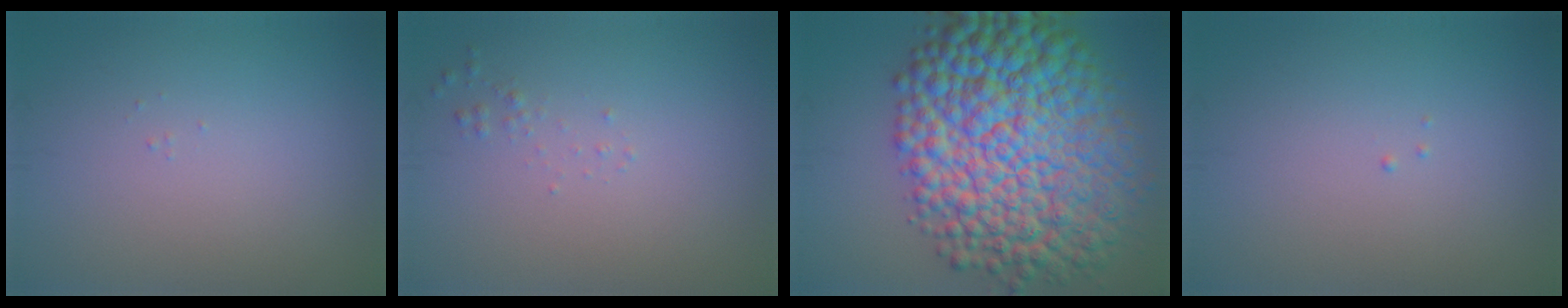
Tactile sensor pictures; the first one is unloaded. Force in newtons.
{"total": 0.6, "press": 0.6, "slide": 0.0}
{"total": 16.3, "press": 16.3, "slide": 0.0}
{"total": 0.0}